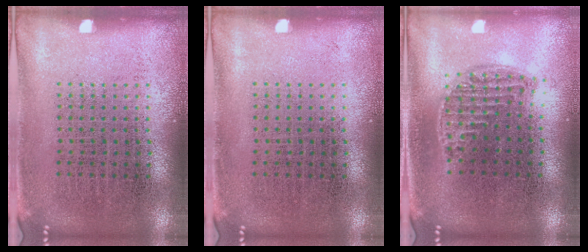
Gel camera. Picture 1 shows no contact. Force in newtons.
{"total": 0.0}
{"total": 1.2, "press": 1.1, "slide": 0.5}